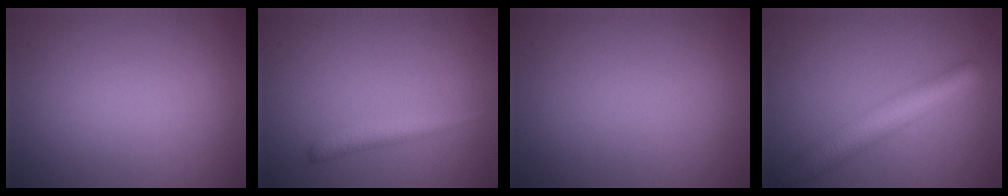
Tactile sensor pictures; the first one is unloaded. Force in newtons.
{"total": 1.9, "press": 1.9, "slide": 0.0}
{"total": 0.0}
{"total": 5.8, "press": 5.8, "slide": 0.2}